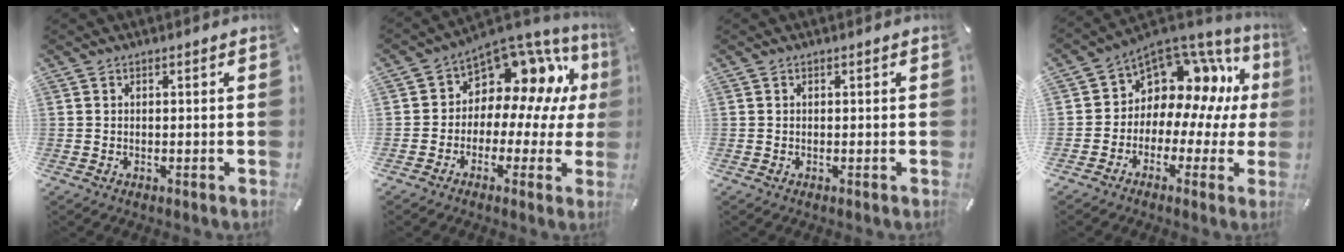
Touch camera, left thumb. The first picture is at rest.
{"total": 10.6, "force": [5.4, 7.7, 5.0], "torque": [-0.081, -0.057, 0.096]}
{"total": 0.0}
{"total": 9.3, "force": [3.7, 7.6, 3.9], "torque": [-0.073, -0.045, 0.066]}